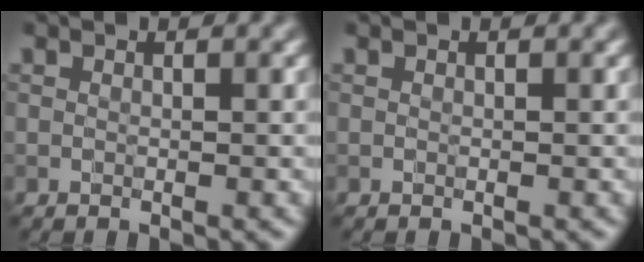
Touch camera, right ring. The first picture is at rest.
{"total": 0.0}